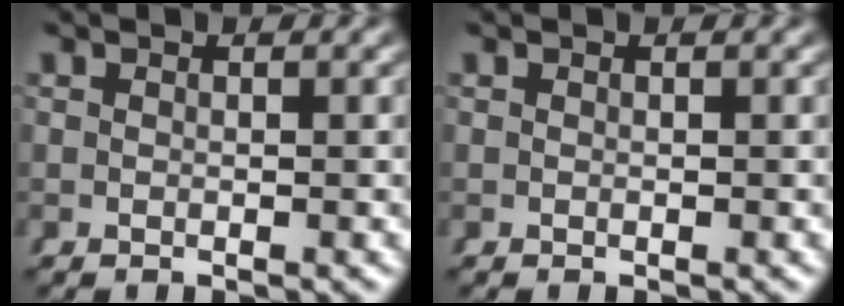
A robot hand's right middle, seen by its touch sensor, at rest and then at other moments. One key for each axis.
{"total": 0.0}